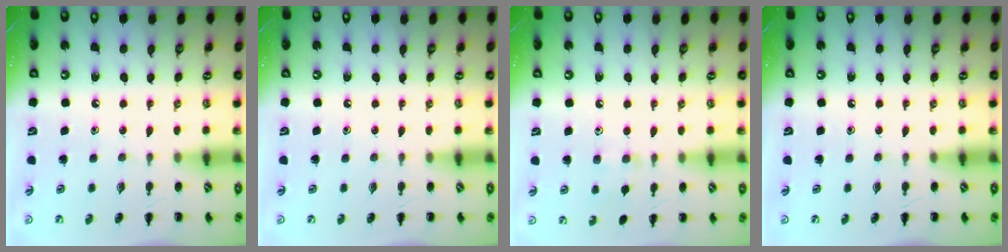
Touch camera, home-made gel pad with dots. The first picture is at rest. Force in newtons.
{"total": 0.0}
{"total": 6.0, "press": 5.6, "slide": 2.2}
{"total": 0.0}